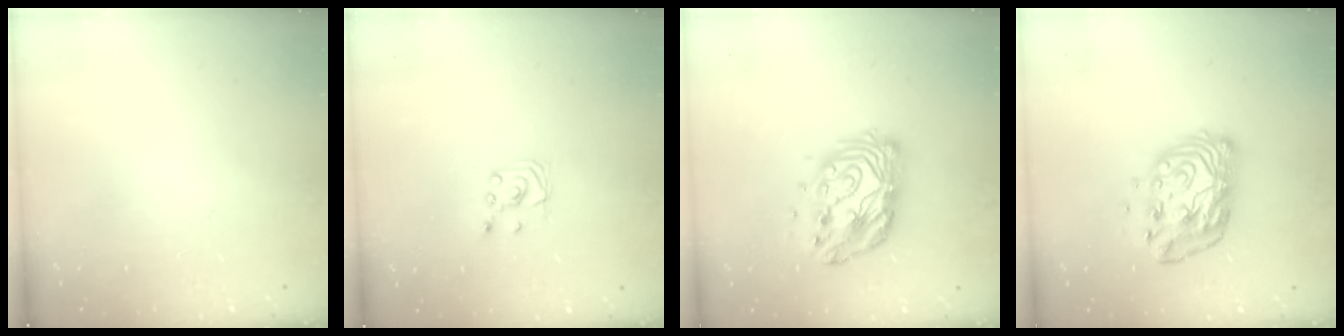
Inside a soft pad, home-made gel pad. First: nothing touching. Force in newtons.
{"total": 2.3, "press": 2.2, "slide": 0.3}
{"total": 13.0, "press": 13.0, "slide": 0.9}
{"total": 11.4, "press": 11.3, "slide": 0.9}